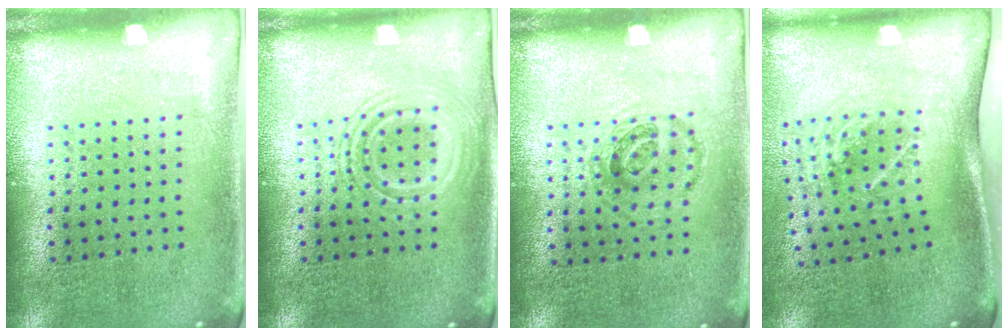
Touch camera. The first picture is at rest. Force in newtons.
{"total": 1.6, "press": 1.6, "slide": 0.3}
{"total": 1.0, "press": 0.8, "slide": 0.5}
{"total": 1.9, "press": 1.2, "slide": 1.5}